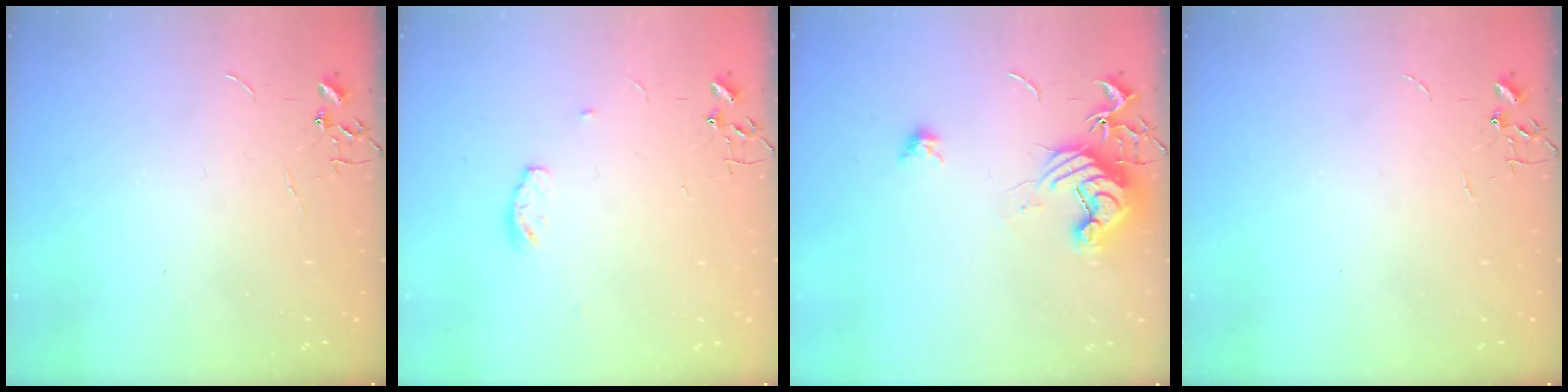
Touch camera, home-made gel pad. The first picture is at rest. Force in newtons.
{"total": 4.9, "press": 4.8, "slide": 0.6}
{"total": 13.1, "press": 13.1, "slide": 1.0}
{"total": 0.0}